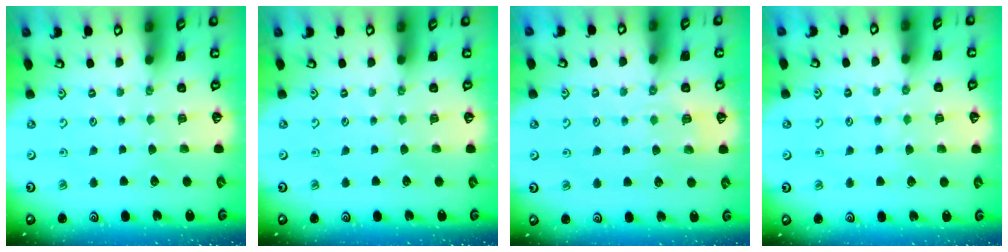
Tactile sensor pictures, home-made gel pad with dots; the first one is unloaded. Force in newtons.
{"total": 0.0}
{"total": 2.8, "press": 2.5, "slide": 1.3}
{"total": 4.7, "press": 4.7, "slide": 0.5}